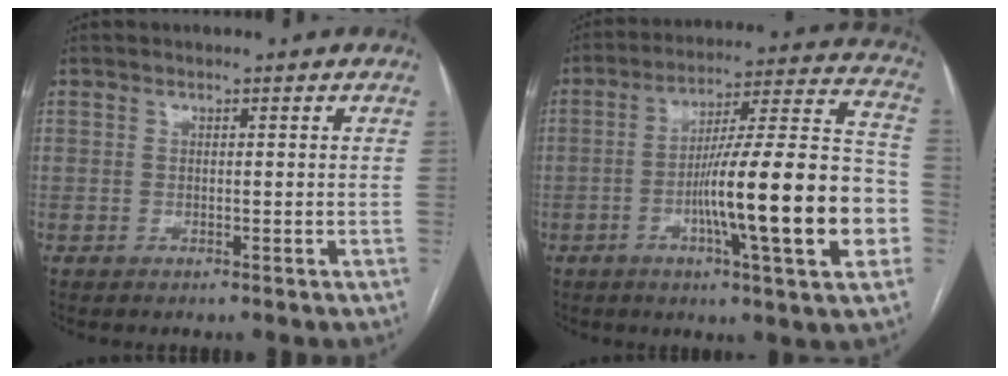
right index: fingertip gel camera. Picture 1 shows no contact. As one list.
[{"total": 21.0, "force": [-5.3, 1.4, 20.2], "torque": [-0.275, 0.014, -0.077]}]